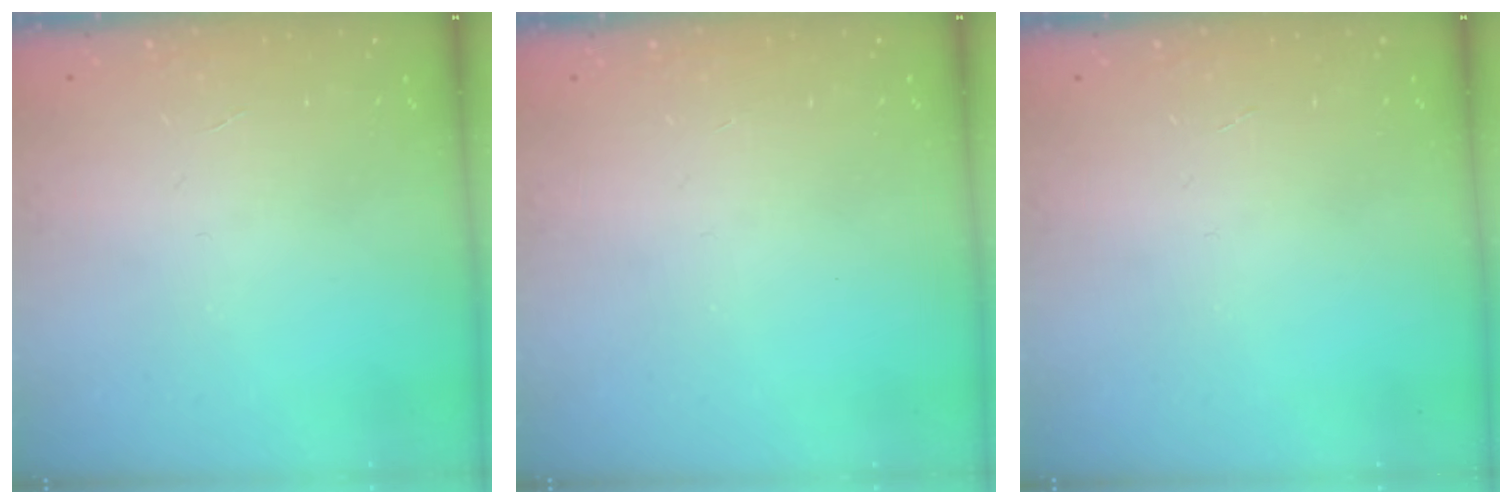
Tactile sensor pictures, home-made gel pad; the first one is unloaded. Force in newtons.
{"total": 0.0}
{"total": 0.0}